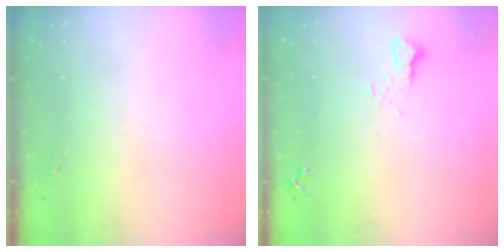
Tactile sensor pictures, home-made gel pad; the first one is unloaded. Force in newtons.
{"total": 3.9, "press": 3.8, "slide": 0.4}